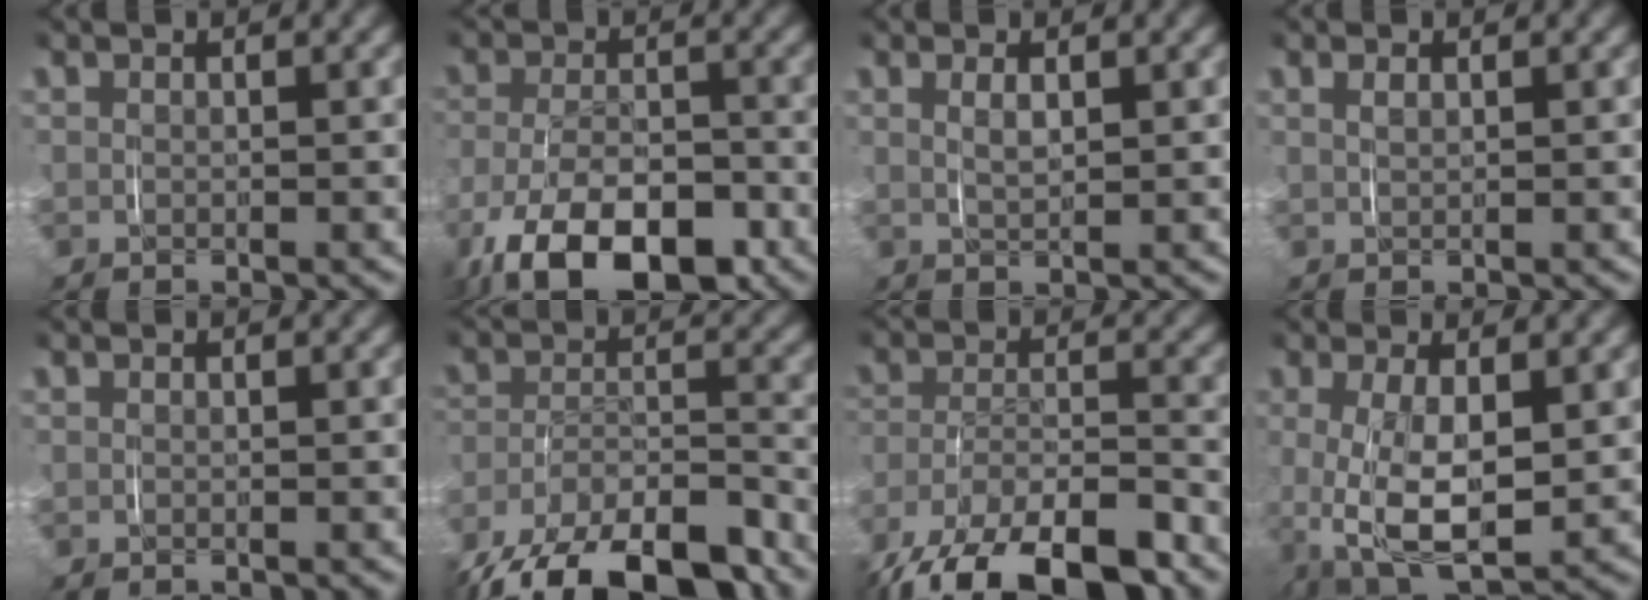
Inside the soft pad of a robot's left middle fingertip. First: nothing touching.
{"total": 9.7, "force": [-5.4, 4.7, 6.6], "torque": [-0.132, -0.033, -0.077]}
{"total": 1.5, "force": [0.2, 0.5, 1.4], "torque": [-0.030, -0.004, 0.006]}
{"total": 0.5, "force": [0.1, 0.1, 0.5], "torque": [-0.013, -0.001, 0.004]}
{"total": 0.0}
{"total": 11.7, "force": [-9.8, 3.6, 5.3], "torque": [-0.082, -0.012, -0.156]}
{"total": 11.2, "force": [-8.8, 3.7, 5.8], "torque": [-0.107, -0.016, -0.134]}
{"total": 6.3, "force": [-2.3, 3.2, 4.9], "torque": [-0.117, -0.038, -0.024]}